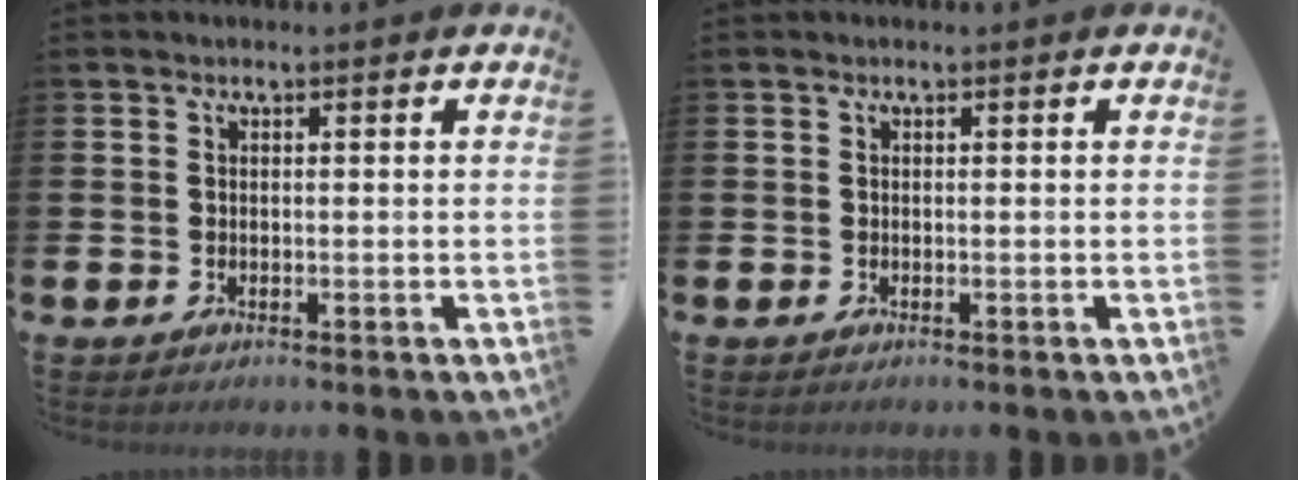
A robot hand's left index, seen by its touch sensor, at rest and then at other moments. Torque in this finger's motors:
{"motor_torque": [0.00, 0.00, 0.00, 0.00]}